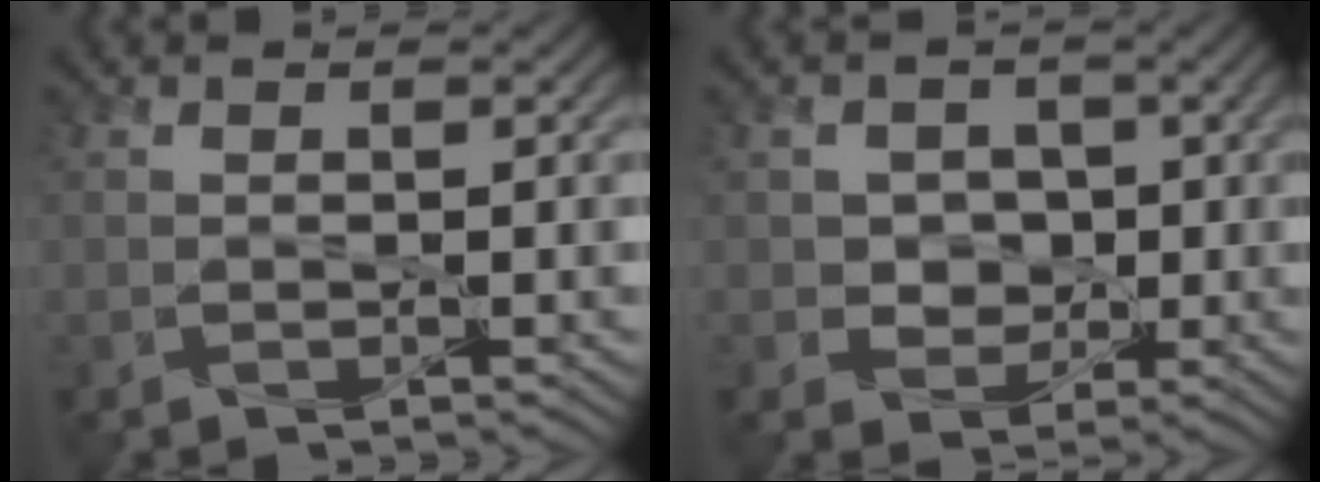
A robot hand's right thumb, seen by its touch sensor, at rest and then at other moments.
{"total": 4.9, "force": [0.4, 4.4, 2.1], "torque": [-0.047, 0.005, 0.006]}